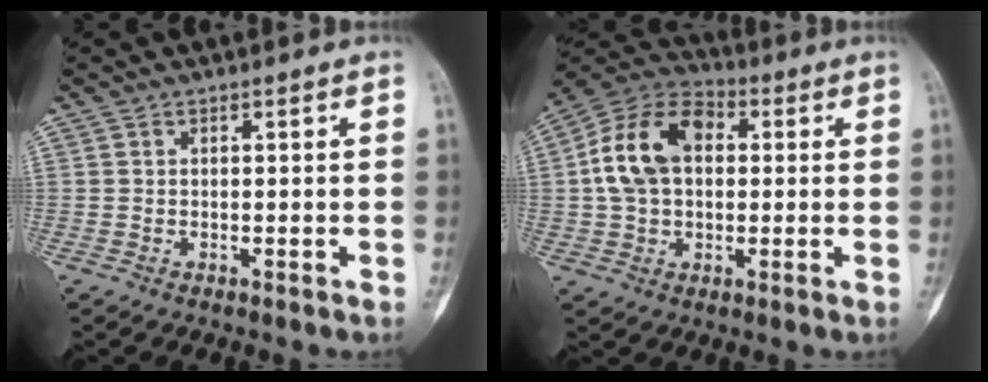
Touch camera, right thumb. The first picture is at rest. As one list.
[{"total": 14.8, "force": [2.0, 10.1, 10.7], "torque": [-0.177, 0.027, 0.024]}]